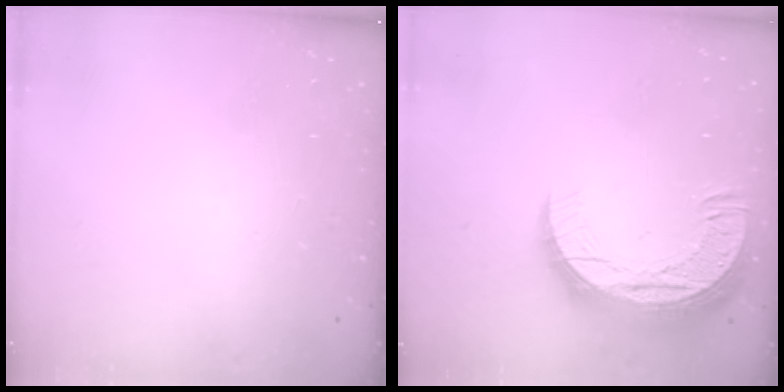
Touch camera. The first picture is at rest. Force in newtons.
{"total": 16.4, "press": 16.4, "slide": 1.0}